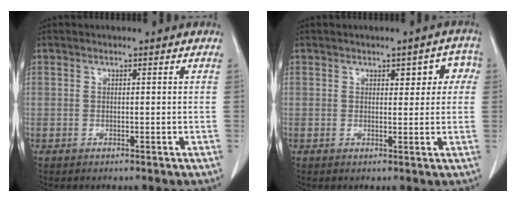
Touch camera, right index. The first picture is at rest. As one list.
[{"total": 4.1, "force": [1.3, 2.1, 3.3], "torque": [-0.025, 0.019, 0.015]}]